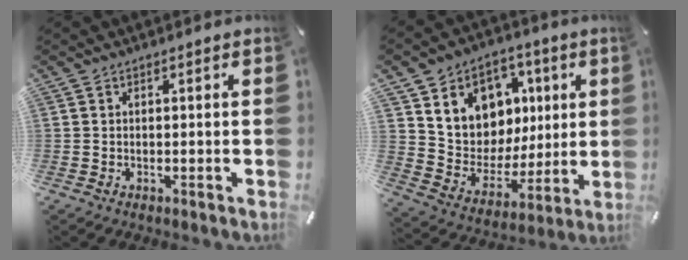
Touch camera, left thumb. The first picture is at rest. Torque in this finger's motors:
{"motor_torque": [2.48, 2.53, 1.42, -1.35, 0.14]}